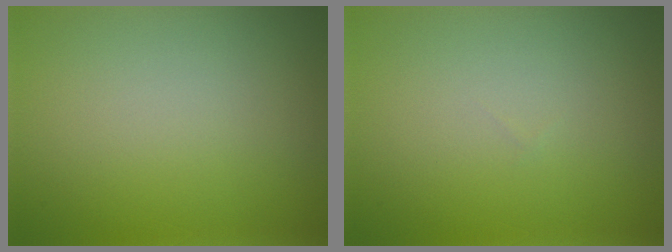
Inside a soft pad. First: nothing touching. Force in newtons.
{"total": 0.0}